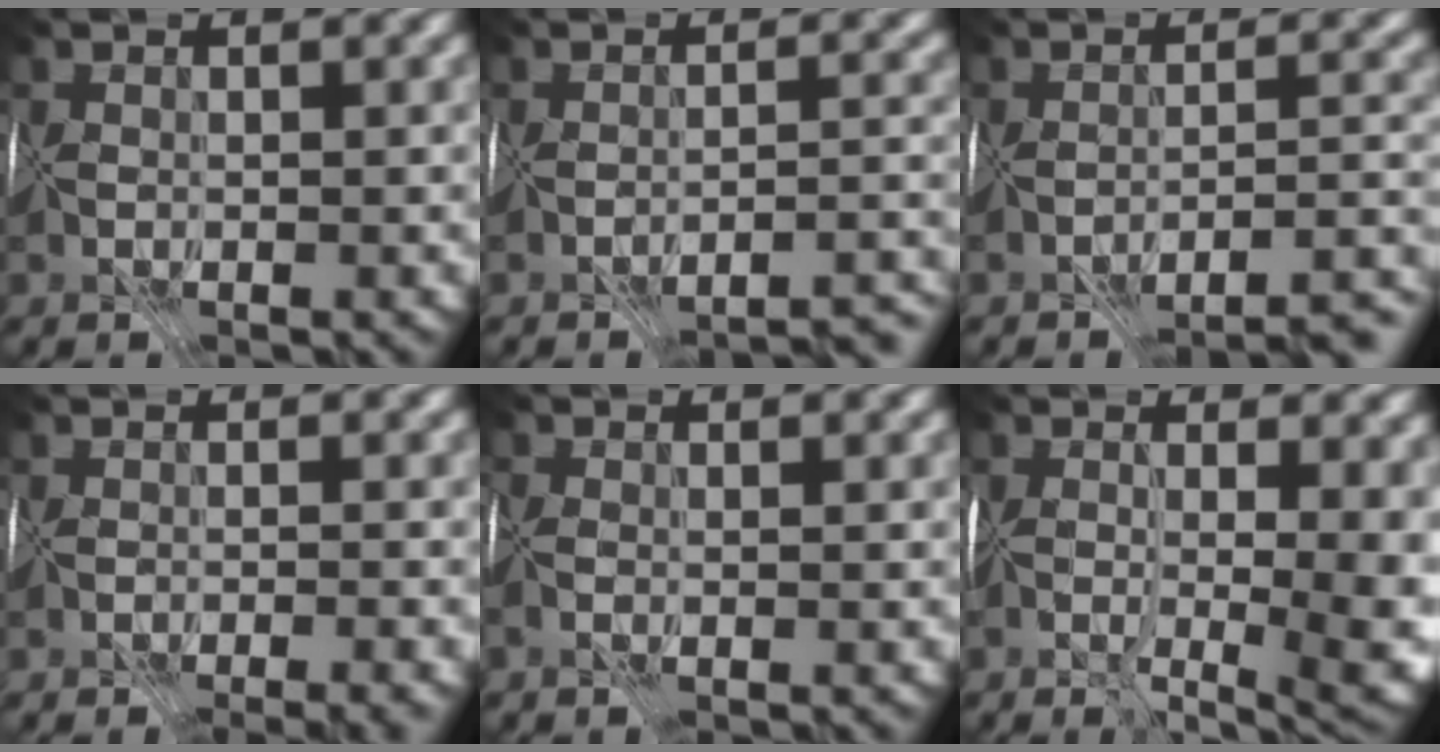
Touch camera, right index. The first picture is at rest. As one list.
[{"total": 8.4, "force": [-8.0, 1.2, 2.3], "torque": [-0.008, 0.008, -0.084]}, {"total": 9.2, "force": [-8.4, 1.4, 3.3], "torque": [-0.022, 0.001, -0.086]}, {"total": 5.3, "force": [-4.1, 1.2, 3.1], "torque": [-0.025, -0.009, -0.039]}, {"total": 2.0, "force": [-1.6, 0.6, 1.1], "torque": [-0.012, 0.000, -0.021]}, {"total": 11.5, "force": [-1.0, 4.6, 10.5], "torque": [-0.126, -0.009, 0.010]}]